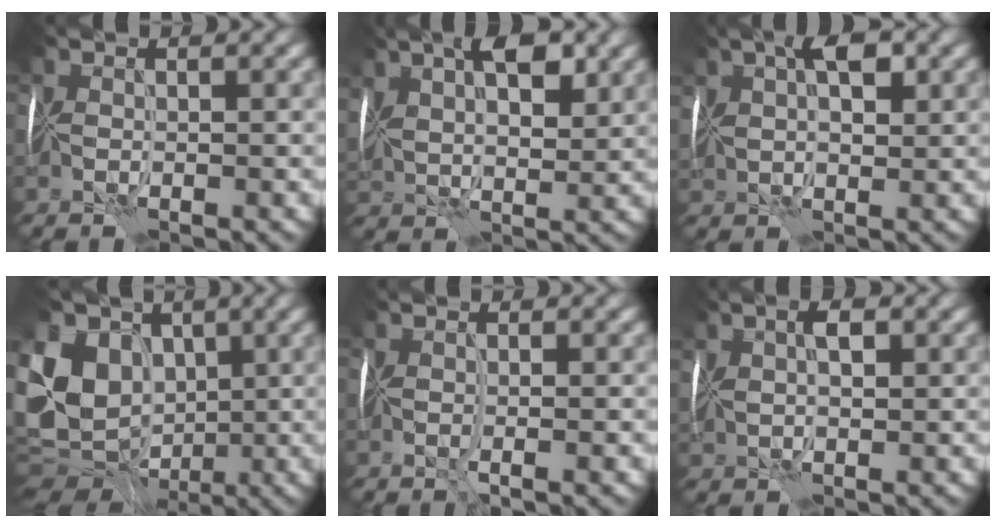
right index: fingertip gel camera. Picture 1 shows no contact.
{"total": 8.6, "force": [4.3, 4.3, 6.1], "torque": [-0.112, 0.033, 0.066]}
{"total": 5.1, "force": [2.3, 2.5, 3.8], "torque": [-0.072, 0.022, 0.036]}
{"total": 14.4, "force": [1.4, 12.0, 7.9], "torque": [-0.190, 0.012, 0.017]}
{"total": 1.1, "force": [0.1, 0.1, 1.1], "torque": [-0.016, 0.000, 0.002]}
{"total": 2.6, "force": [1.3, 1.1, 2.0], "torque": [-0.038, 0.016, 0.022]}